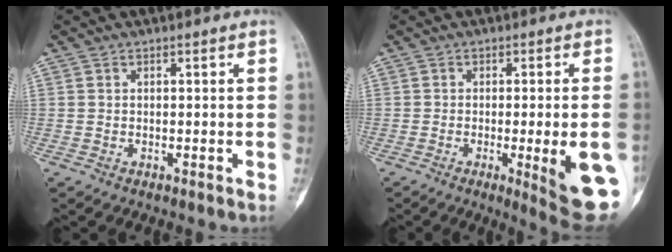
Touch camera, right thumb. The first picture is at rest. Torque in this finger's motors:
{"motor_torque": [-0.11, 0.71, 0.13, 0.05, 0.05]}